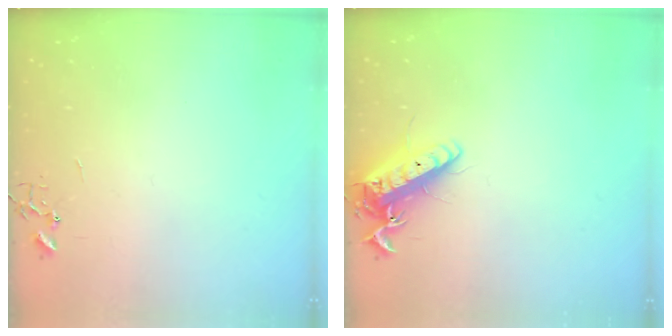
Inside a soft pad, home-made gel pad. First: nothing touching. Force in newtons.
{"total": 15.4, "press": 15.1, "slide": 2.8}